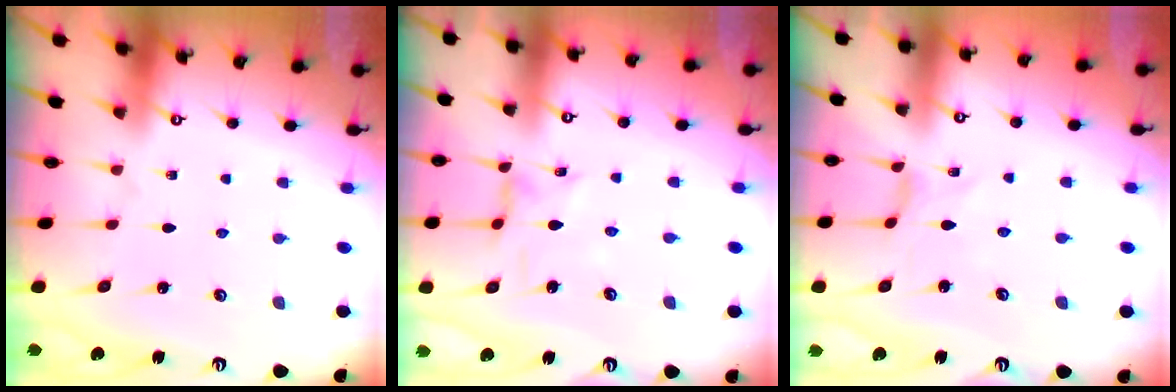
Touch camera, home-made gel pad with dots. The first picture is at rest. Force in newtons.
{"total": 3.5, "press": 3.5, "slide": 0.2}
{"total": 0.0}